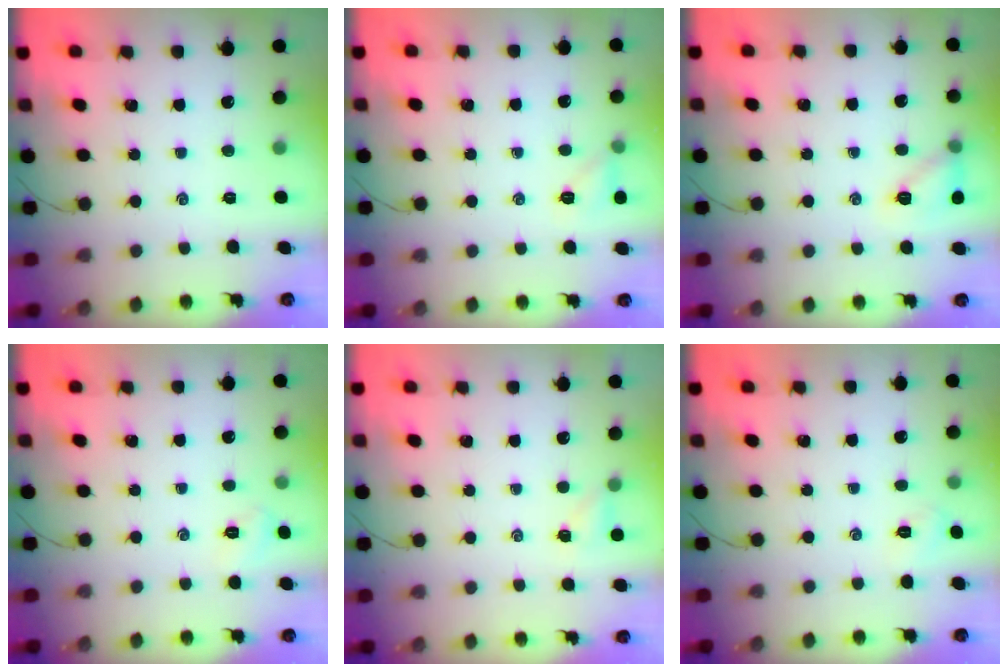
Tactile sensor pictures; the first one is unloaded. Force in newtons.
{"total": 6.6, "press": 6.4, "slide": 1.2}
{"total": 9.5, "press": 9.5, "slide": 0.9}
{"total": 4.7, "press": 4.6, "slide": 1.1}
{"total": 2.4, "press": 2.3, "slide": 0.9}
{"total": 2.6, "press": 2.4, "slide": 0.8}